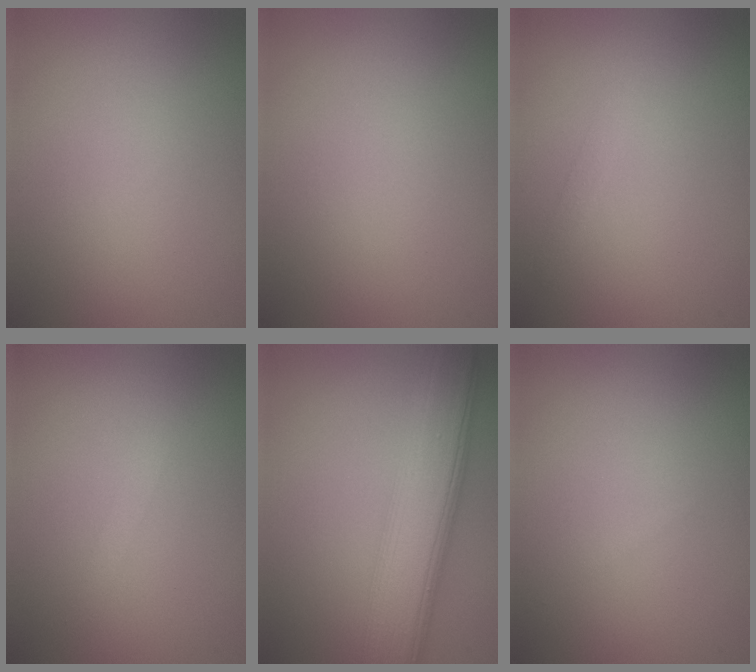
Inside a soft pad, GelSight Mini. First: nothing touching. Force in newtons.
{"total": 0.0}
{"total": 0.9, "press": 0.9, "slide": 0.0}
{"total": 0.8, "press": 0.8, "slide": 0.0}
{"total": 8.0, "press": 8.0, "slide": 0.0}
{"total": 0.0}